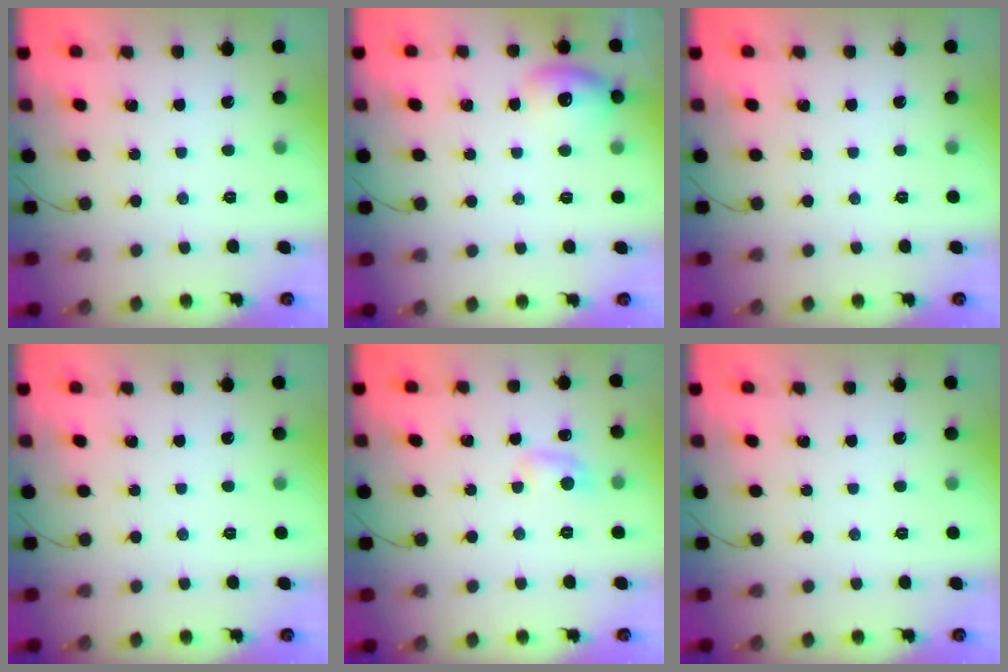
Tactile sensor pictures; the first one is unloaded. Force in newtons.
{"total": 9.4, "press": 9.3, "slide": 1.3}
{"total": 0.0}
{"total": 0.0}
{"total": 5.5, "press": 5.2, "slide": 1.7}
{"total": 0.0}